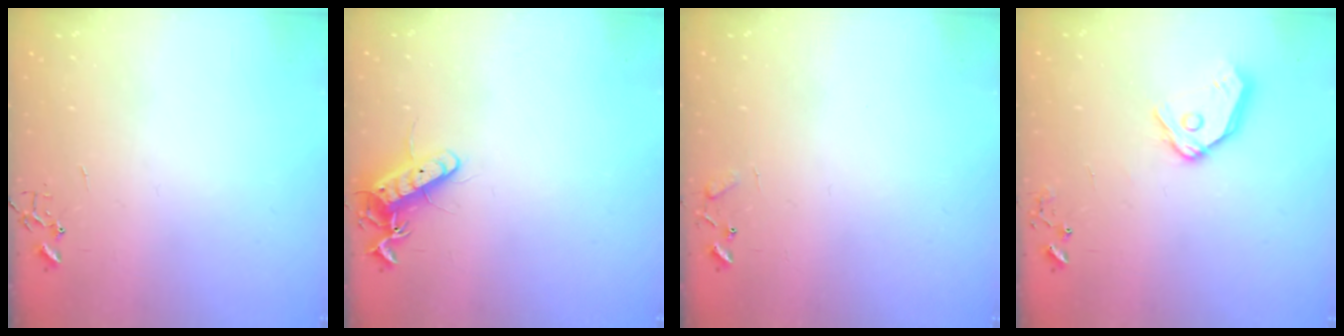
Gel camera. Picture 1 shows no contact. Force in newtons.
{"total": 12.5, "press": 12.4, "slide": 1.0}
{"total": 5.8, "press": 5.8, "slide": 0.5}
{"total": 12.2, "press": 12.1, "slide": 1.5}